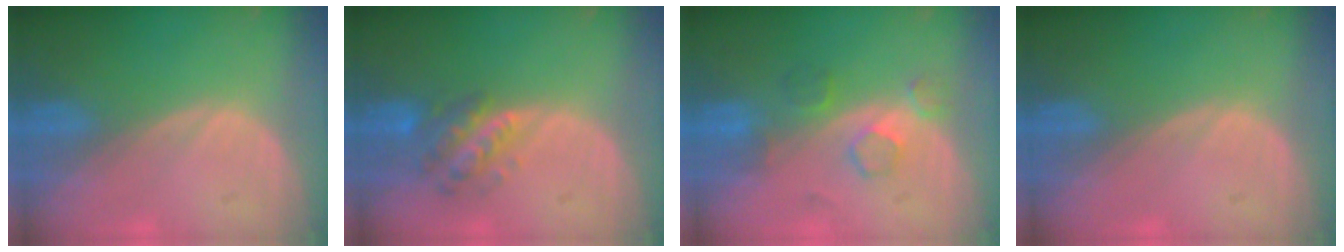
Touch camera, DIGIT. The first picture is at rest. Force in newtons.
{"total": 5.8, "press": 5.6, "slide": 1.4}
{"total": 4.2, "press": 4.2, "slide": 0.5}
{"total": 0.0}